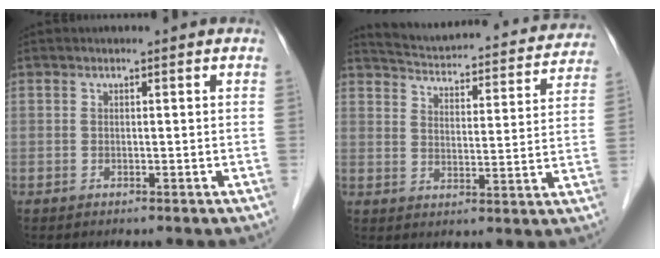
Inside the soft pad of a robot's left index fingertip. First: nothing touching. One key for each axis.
{"total": 22.7, "fx": 21.2, "fy": 4.7, "fz": 6.6, "tx": -0.102, "ty": -0.019, "tz": 0.266}